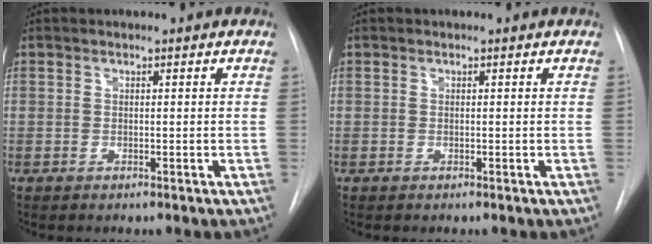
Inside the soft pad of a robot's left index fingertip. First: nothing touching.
{"total": 0.0}